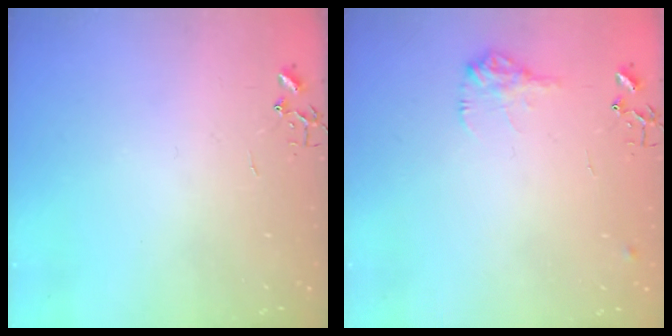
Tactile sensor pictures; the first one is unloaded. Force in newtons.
{"total": 9.5, "press": 9.5, "slide": 0.4}